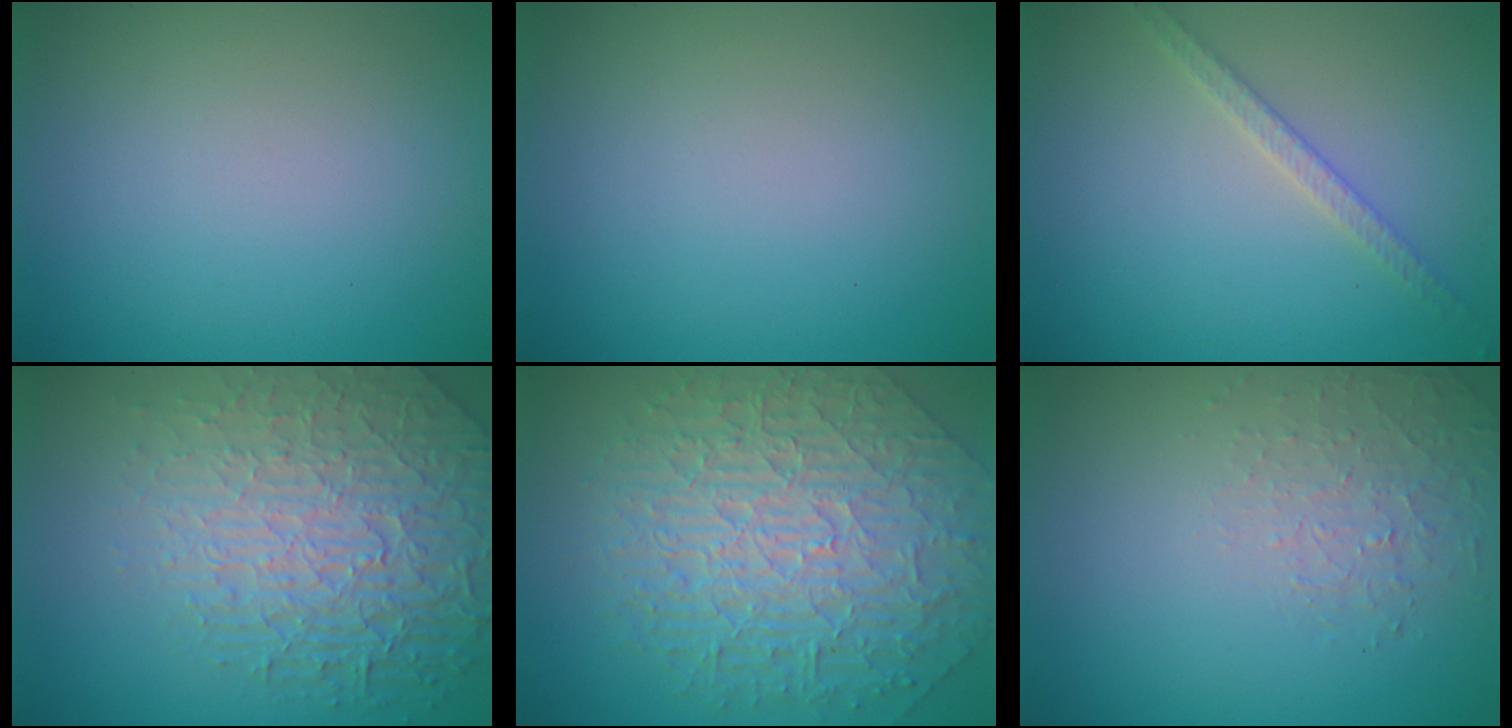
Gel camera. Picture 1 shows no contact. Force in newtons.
{"total": 0.0}
{"total": 1.9, "press": 1.9, "slide": 0.4}
{"total": 7.3, "press": 5.7, "slide": 4.6}
{"total": 9.1, "press": 6.8, "slide": 6.0}
{"total": 1.4, "press": 0.6, "slide": 1.3}